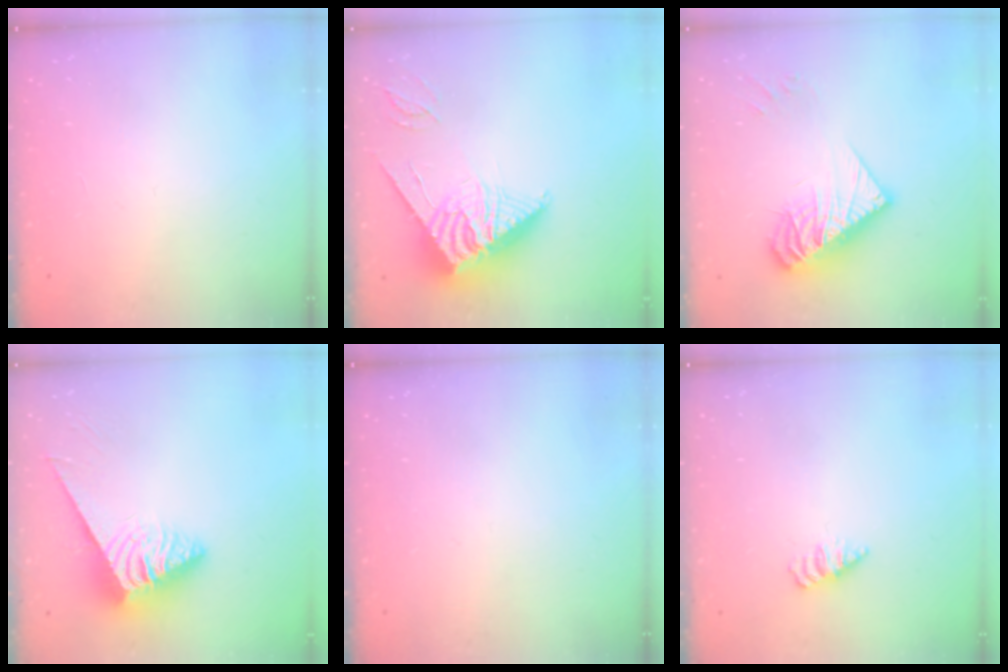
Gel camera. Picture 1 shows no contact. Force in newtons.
{"total": 11.0, "press": 11.0, "slide": 1.2}
{"total": 14.9, "press": 14.9, "slide": 1.5}
{"total": 7.6, "press": 7.6, "slide": 0.3}
{"total": 0.0}
{"total": 2.2, "press": 2.2, "slide": 0.3}